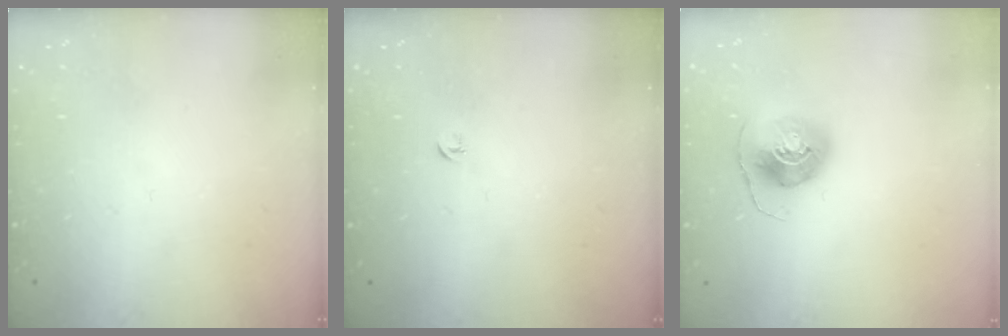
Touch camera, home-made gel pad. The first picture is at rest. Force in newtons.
{"total": 2.7, "press": 2.6, "slide": 0.6}
{"total": 8.4, "press": 8.3, "slide": 0.7}